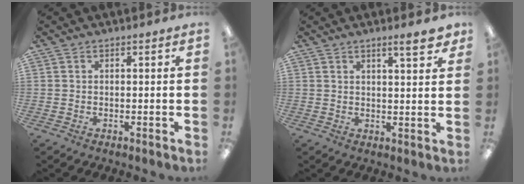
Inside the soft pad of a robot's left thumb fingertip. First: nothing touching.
{"total": 5.0, "force": [3.7, 0.9, 3.2], "torque": [-0.038, -0.023, 0.057]}